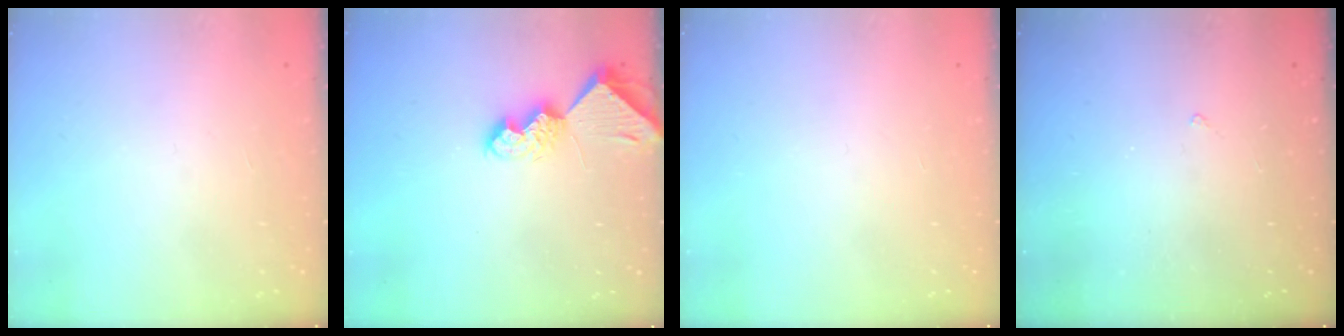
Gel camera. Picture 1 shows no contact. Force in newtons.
{"total": 7.7, "press": 7.6, "slide": 0.9}
{"total": 0.0}
{"total": 2.0, "press": 1.9, "slide": 0.3}